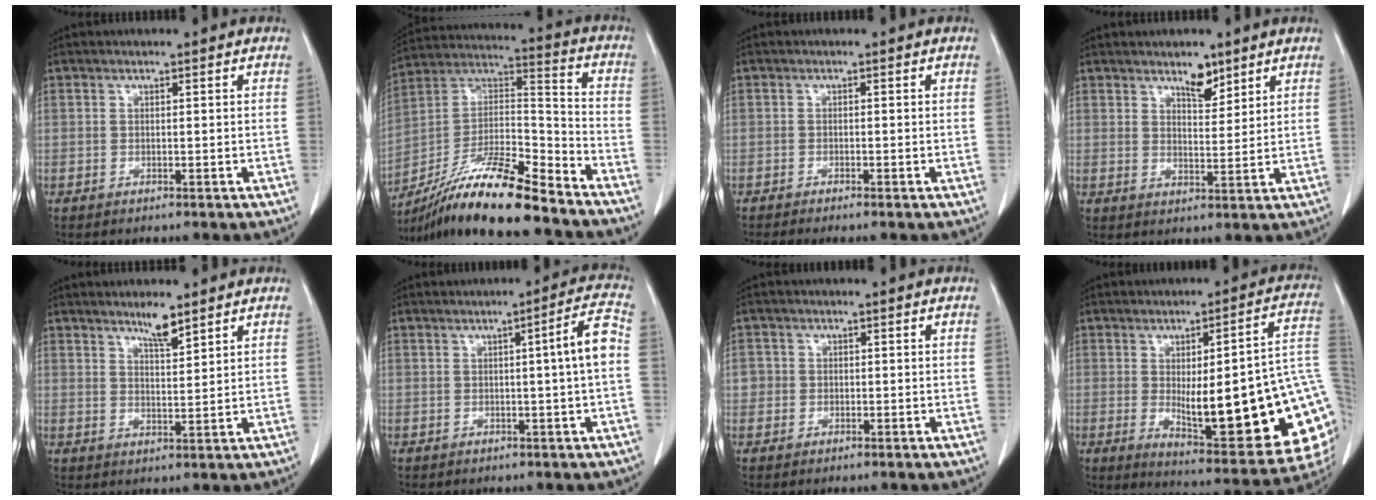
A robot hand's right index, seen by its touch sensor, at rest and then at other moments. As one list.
[{"total": 19.5, "force": [-15.6, 1.5, 11.5], "torque": [-0.228, -0.003, -0.286]}, {"total": 1.7, "force": [-1.4, -0.2, 1.0], "torque": [-0.017, -0.003, -0.025]}, {"total": 4.0, "force": [3.1, 1.6, 2.1], "torque": [-0.033, -0.006, 0.052]}, {"total": 3.9, "force": [3.2, 0.4, 2.3], "torque": [-0.043, -0.005, 0.057]}, {"total": 5.0, "force": [-0.1, -0.7, 5.0], "torque": [-0.071, 0.005, -0.001]}, {"total": 1.9, "force": [-0.1, 1.9, 0.1], "torque": [0.011, 0.006, -0.004]}, {"total": 26.0, "force": [-2.6, 4.8, 25.4], "torque": [-0.248, -0.002, -0.024]}]